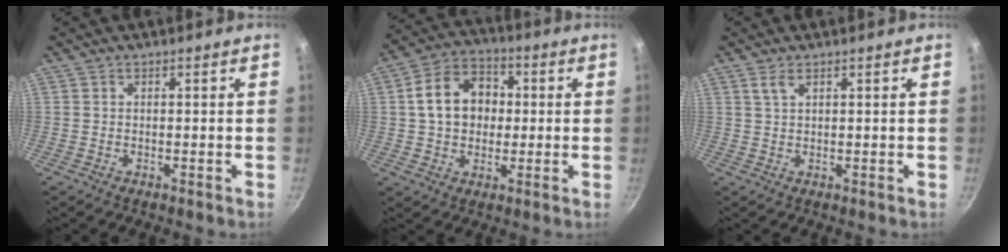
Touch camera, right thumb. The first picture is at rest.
{"total": 12.1, "force": [1.0, 9.4, 7.5], "torque": [-0.100, 0.026, 0.006]}
{"total": 1.9, "force": [1.1, 0.5, 1.4], "torque": [-0.030, -0.001, 0.026]}